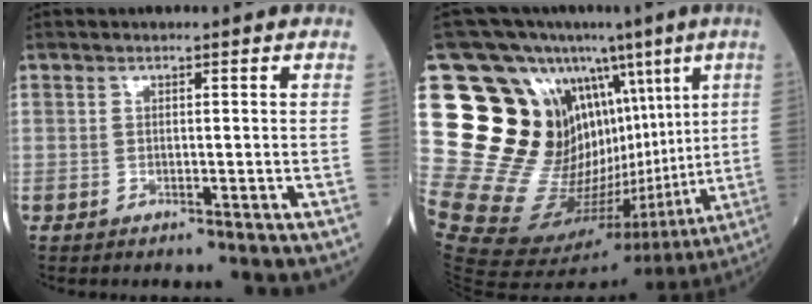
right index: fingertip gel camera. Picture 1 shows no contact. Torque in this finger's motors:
{"motor_torque": [0.91, 0.29, 1.05, 0.08]}